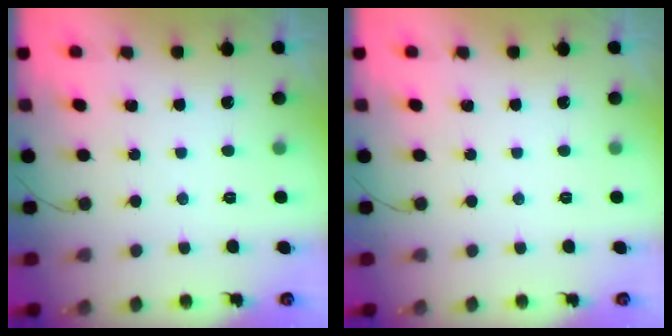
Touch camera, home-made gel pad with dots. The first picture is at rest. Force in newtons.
{"total": 0.0}